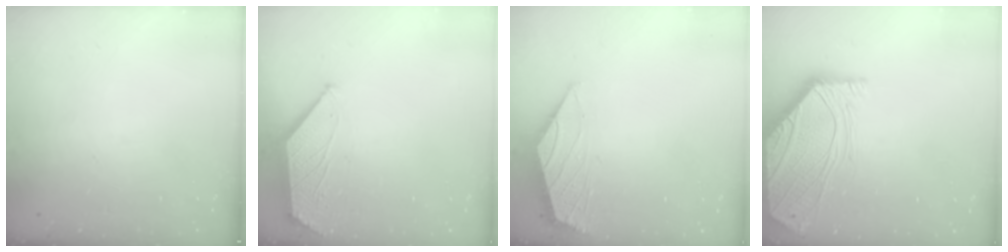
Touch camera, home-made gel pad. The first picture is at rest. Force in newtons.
{"total": 1.6, "press": 1.6, "slide": 0.2}
{"total": 1.5, "press": 1.4, "slide": 0.5}
{"total": 0.5, "press": 0.4, "slide": 0.3}